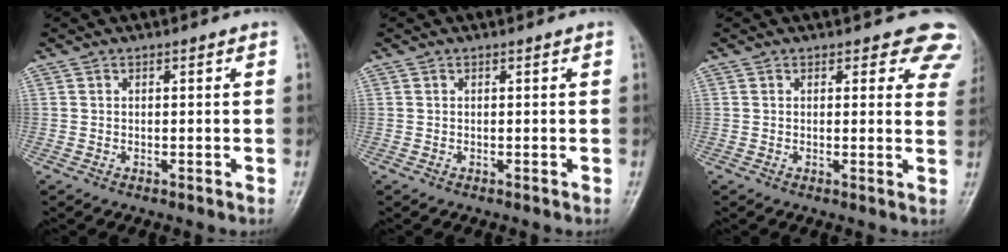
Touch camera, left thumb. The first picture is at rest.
{"total": 0.0}
{"total": 7.2, "force": [5.9, 3.6, 2.2], "torque": [0.028, -0.022, 0.038]}